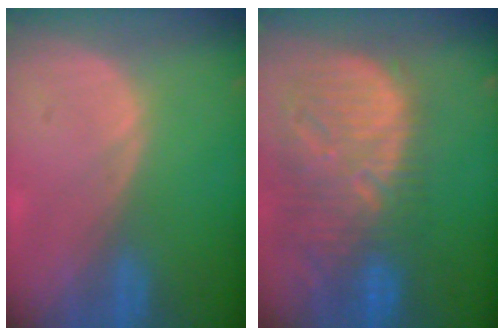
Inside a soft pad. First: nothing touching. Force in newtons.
{"total": 13.4, "press": 11.5, "slide": 7.0}